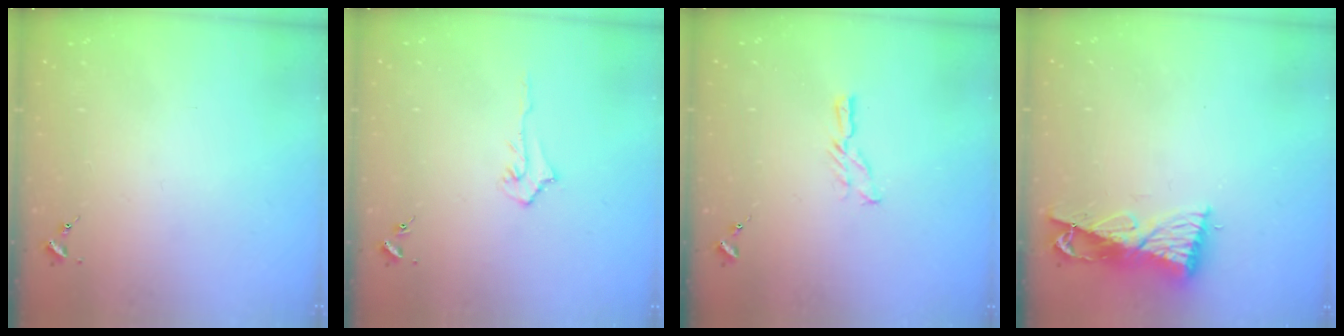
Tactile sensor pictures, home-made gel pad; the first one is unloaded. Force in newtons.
{"total": 4.5, "press": 4.5, "slide": 0.7}
{"total": 5.8, "press": 5.8, "slide": 0.4}
{"total": 8.9, "press": 8.9, "slide": 0.9}